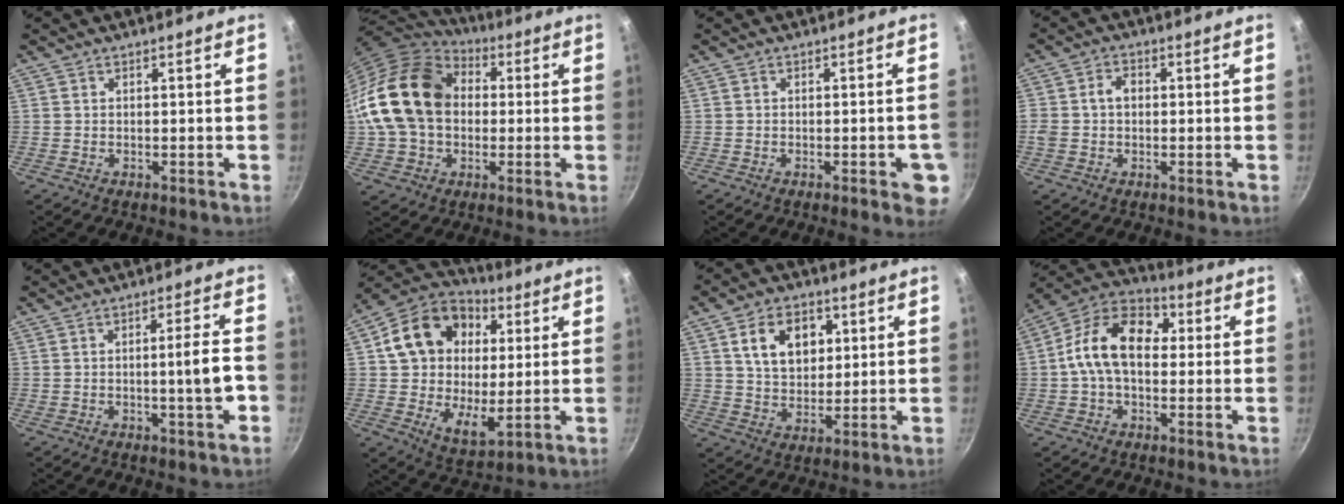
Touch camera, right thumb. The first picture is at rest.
{"total": 20.3, "force": [1.7, 15.3, 13.3], "torque": [-0.234, 0.037, 0.024]}
{"total": 3.4, "force": [-1.1, 1.5, 2.9], "torque": [-0.021, 0.003, -0.015]}
{"total": 4.1, "force": [0.0, 3.2, 2.5], "torque": [-0.034, 0.013, -0.005]}
{"total": 6.2, "force": [-1.6, 0.4, 5.9], "torque": [-0.084, 0.015, -0.020]}
{"total": 20.2, "force": [5.2, 14.6, 12.9], "torque": [-0.199, -0.005, 0.082]}
{"total": 11.3, "force": [3.7, 7.9, 7.2], "torque": [-0.090, -0.007, 0.064]}
{"total": 15.0, "force": [1.2, 10.0, 11.1], "torque": [-0.157, 0.034, -0.005]}